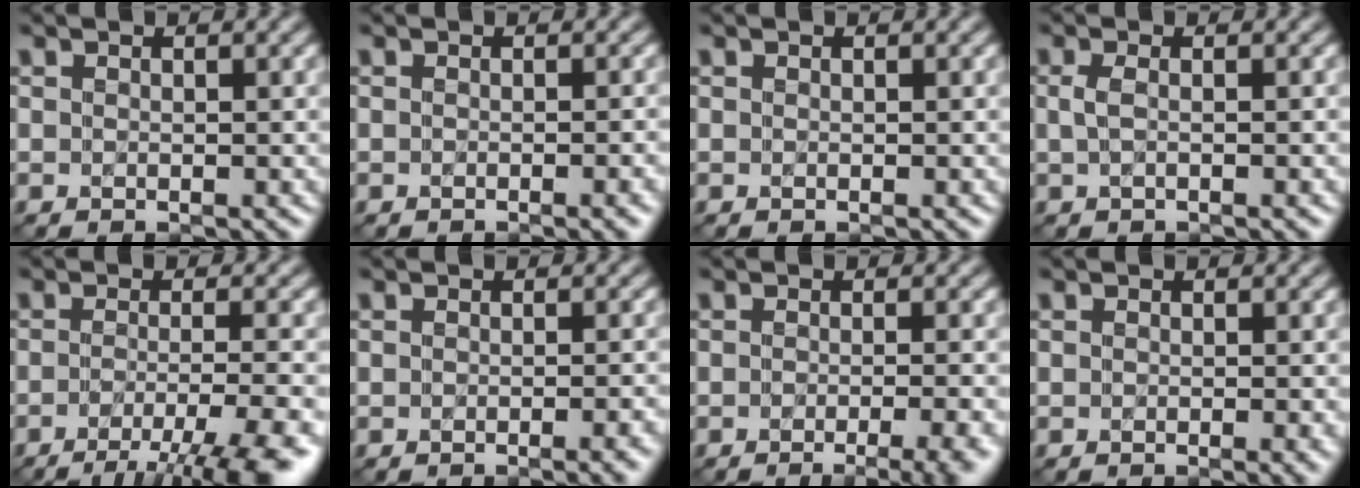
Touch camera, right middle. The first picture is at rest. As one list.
[{"total": 2.3, "force": [-0.6, 0.7, 2.1], "torque": [-0.009, 0.004, -0.004]}, {"total": 0.0}, {"total": 1.0, "force": [-0.2, 0.3, 1.0], "torque": [-0.023, 0.004, -0.001]}, {"total": 7.6, "force": [-4.5, 1.4, 5.9], "torque": [-0.082, -0.012, -0.066]}, {"total": 3.0, "force": [-1.0, 0.9, 2.7], "torque": [-0.011, 0.002, -0.007]}, {"total": 5.2, "force": [-2.2, 1.5, 4.4], "torque": [-0.027, -0.003, -0.021]}, {"total": 1.8, "force": [-0.5, 0.5, 1.7], "torque": [-0.013, 0.002, -0.007]}]